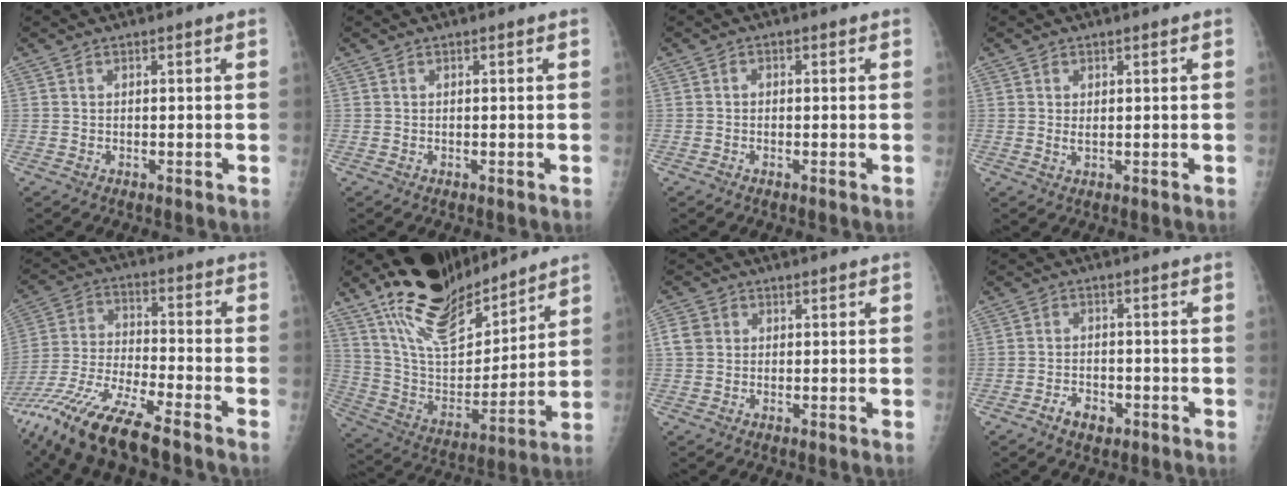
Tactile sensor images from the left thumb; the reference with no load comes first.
{"total": 0.0}
{"total": 0.7, "force": [-0.1, 0.5, 0.4], "torque": [-0.002, 0.001, -0.006]}
{"total": 1.3, "force": [0.4, 0.7, 1.1], "torque": [-0.017, -0.005, 0.010]}
{"total": 17.5, "force": [-12.9, 3.2, 11.3], "torque": [-0.257, 0.008, -0.248]}
{"total": 20.9, "force": [16.5, 7.9, 10.1], "torque": [-0.130, -0.097, 0.299]}
{"total": 3.8, "force": [1.0, 3.2, 1.9], "torque": [-0.035, 0.006, 0.017]}
{"total": 3.7, "force": [-2.0, 2.4, 2.0], "torque": [-0.028, 0.012, -0.030]}